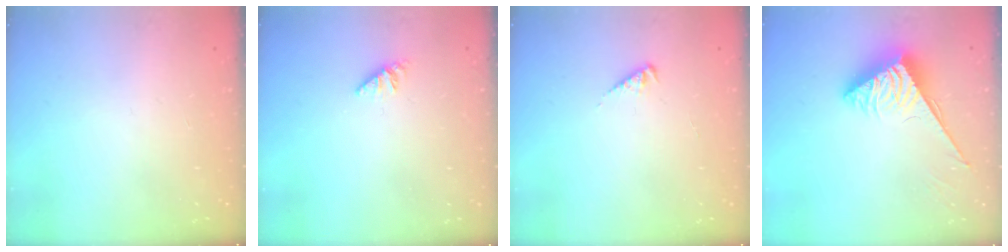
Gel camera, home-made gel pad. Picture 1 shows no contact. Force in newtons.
{"total": 0.6, "press": 0.6, "slide": 0.2}
{"total": 2.6, "press": 2.6, "slide": 0.4}
{"total": 3.7, "press": 3.7, "slide": 0.4}